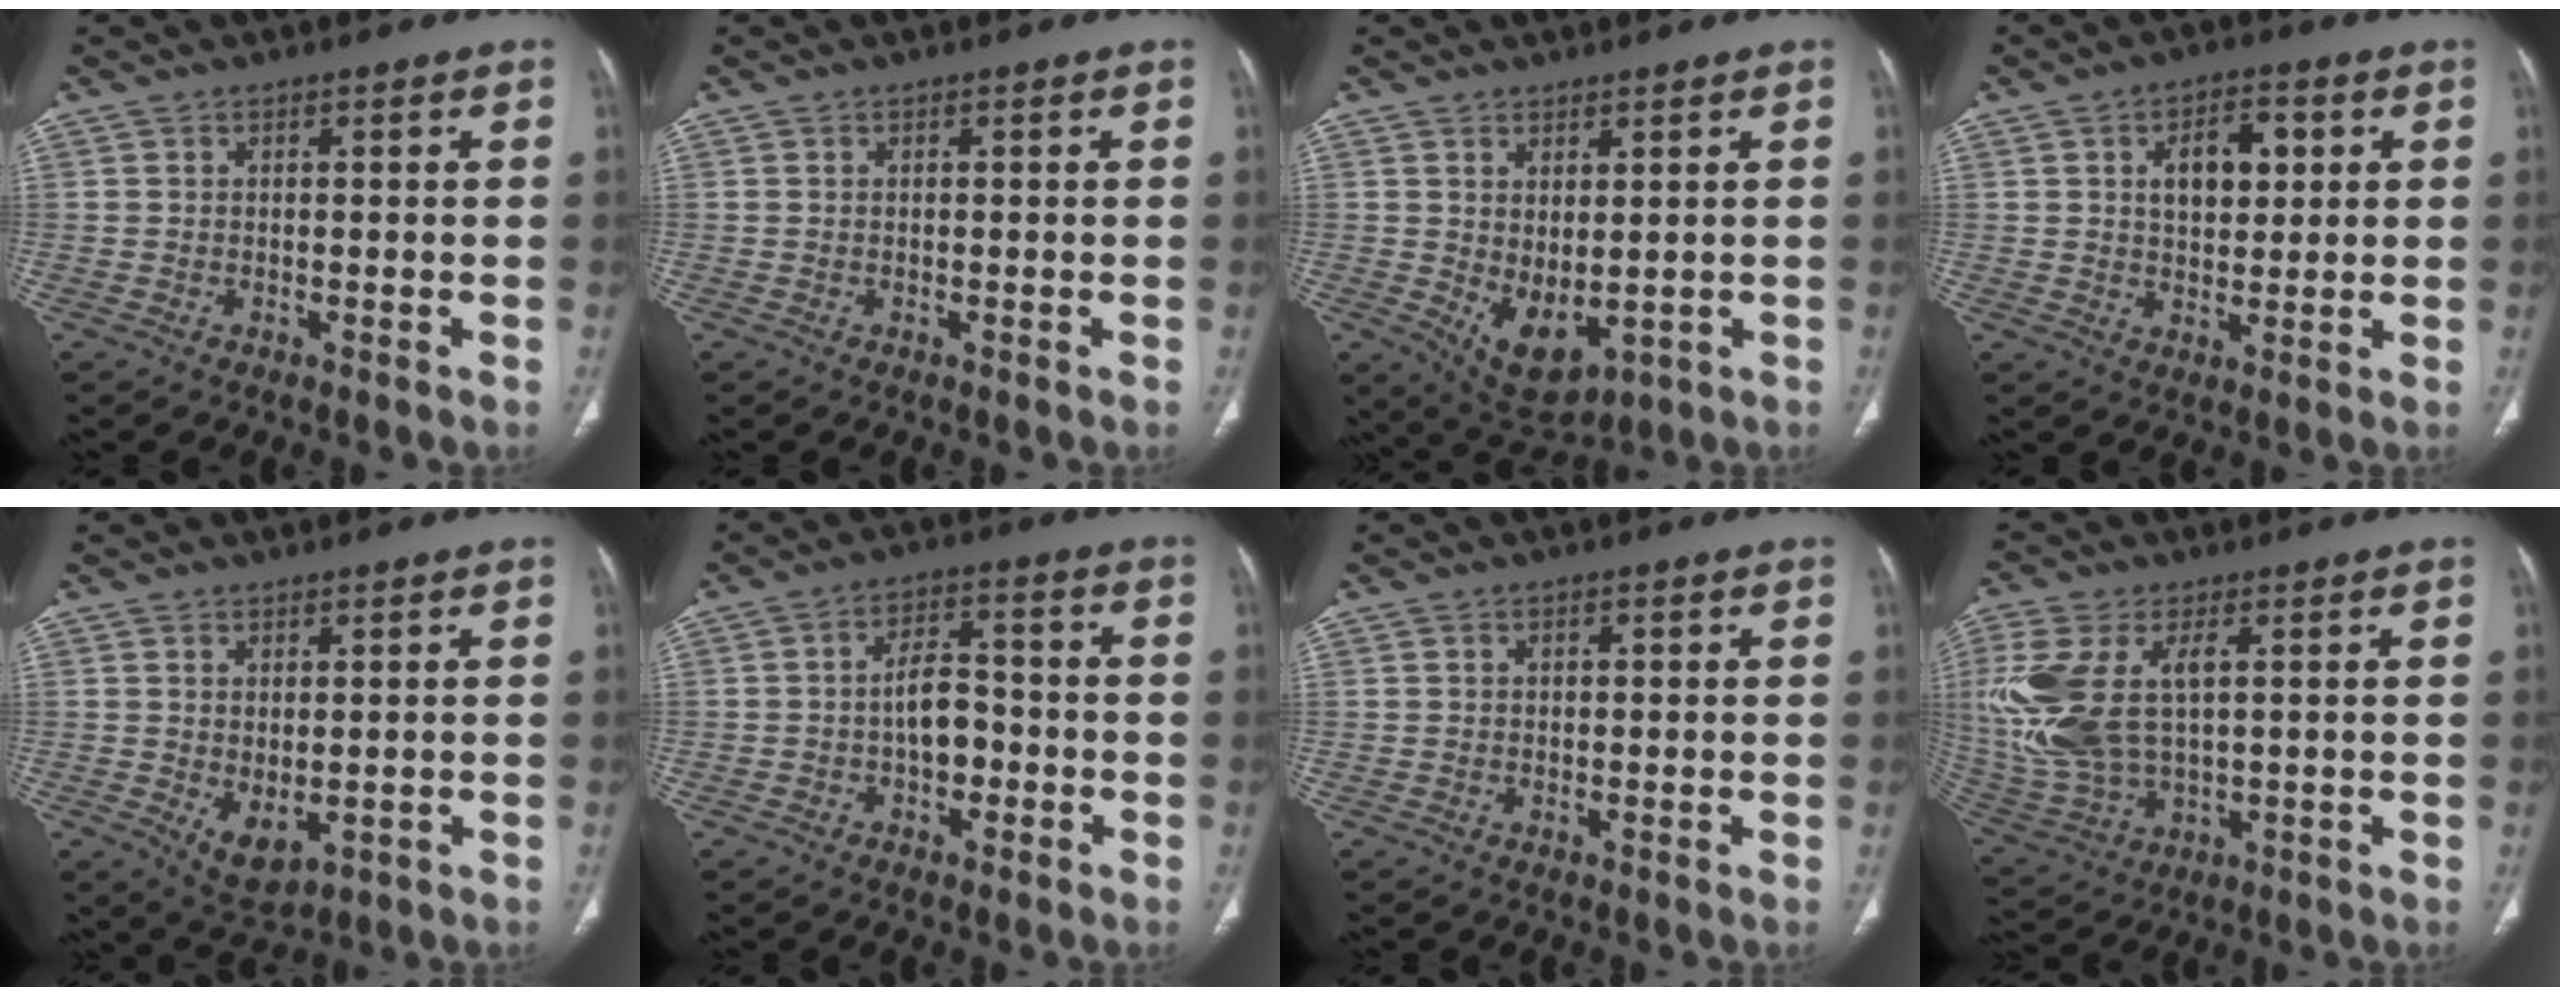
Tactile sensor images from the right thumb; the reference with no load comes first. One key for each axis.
{"total": 0.0}
{"total": 7.7, "fx": -0.4, "fy": 4.2, "fz": 6.5, "tx": -0.095, "ty": -0.016, "tz": 0.020}
{"total": 8.4, "fx": 2.3, "fy": 4.9, "fz": 6.3, "tx": -0.073, "ty": -0.001, "tz": 0.038}
{"total": 5.5, "fx": -0.7, "fy": 3.1, "fz": 4.5, "tx": -0.070, "ty": -0.010, "tz": 0.009}
{"total": 6.7, "fx": -1.7, "fy": 4.4, "fz": 4.8, "tx": -0.060, "ty": 0.030, "tz": -0.032}
{"total": 0.8, "fx": 0.2, "fy": 0.5, "fz": 0.5, "tx": -0.006, "ty": 0.000, "tz": 0.004}
{"total": 16.4, "fx": 2.8, "fy": 8.7, "fz": 13.6, "tx": -0.321, "ty": -0.004, "tz": 0.066}